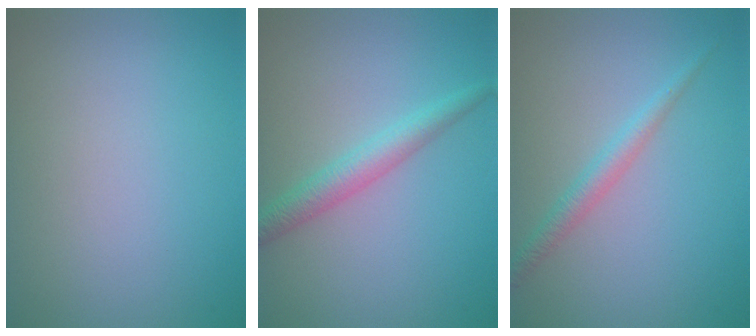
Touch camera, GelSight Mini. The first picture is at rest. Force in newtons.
{"total": 2.7, "press": 2.7, "slide": 0.1}
{"total": 1.9, "press": 1.9, "slide": 0.1}